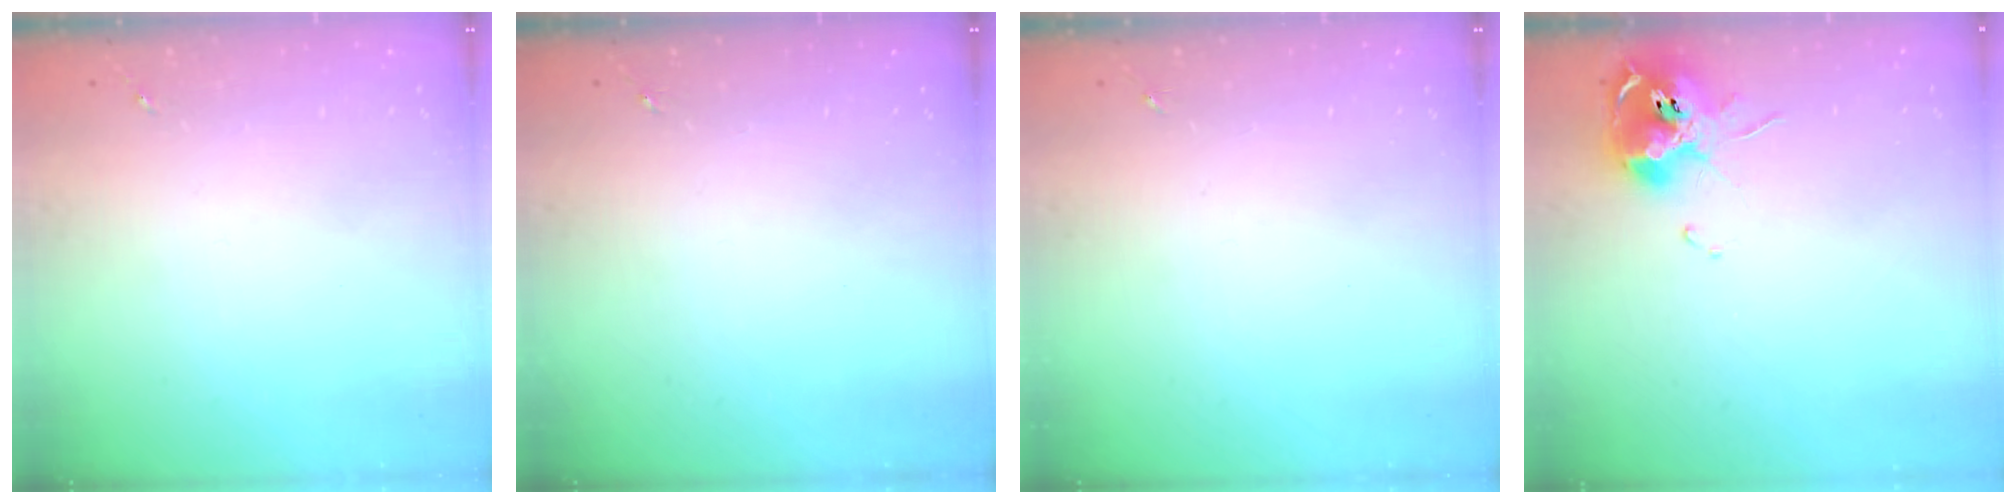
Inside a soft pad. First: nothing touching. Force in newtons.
{"total": 0.0}
{"total": 0.0}
{"total": 11.5, "press": 11.4, "slide": 1.8}